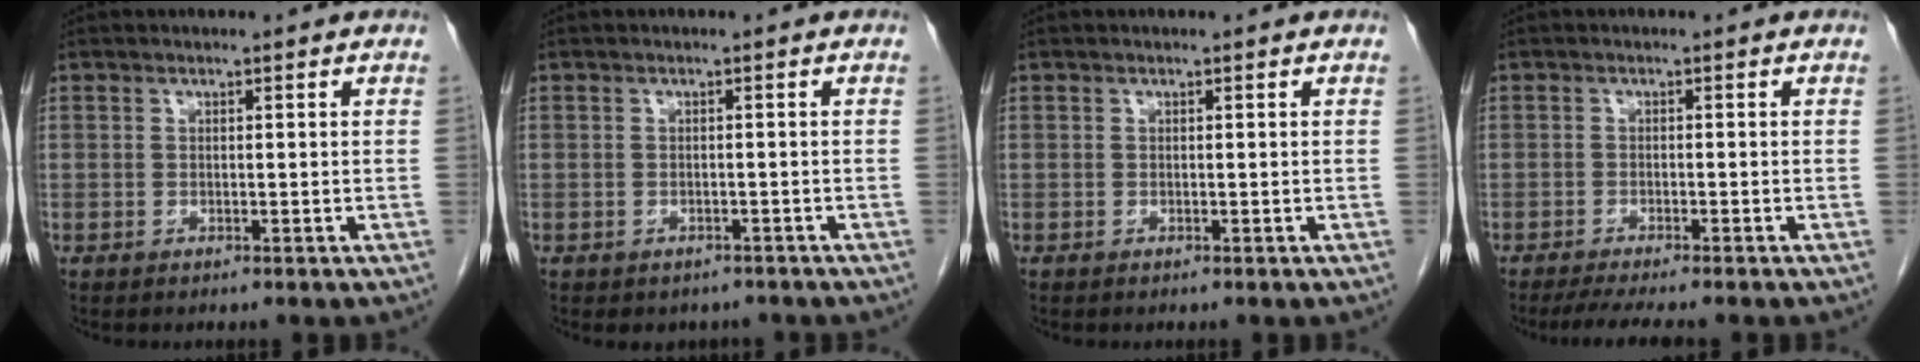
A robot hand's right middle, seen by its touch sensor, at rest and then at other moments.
{"total": 2.8, "force": [-2.3, 1.6, 0.4], "torque": [-0.003, 0.005, -0.028]}
{"total": 0.0}
{"total": 5.5, "force": [-4.6, 0.2, 3.0], "torque": [-0.041, -0.013, -0.073]}